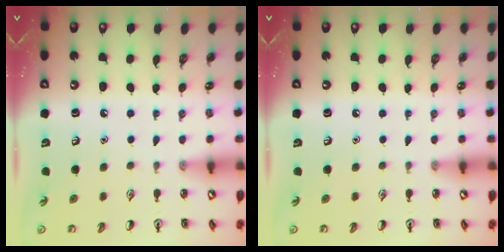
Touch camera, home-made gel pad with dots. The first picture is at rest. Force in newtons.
{"total": 0.0}